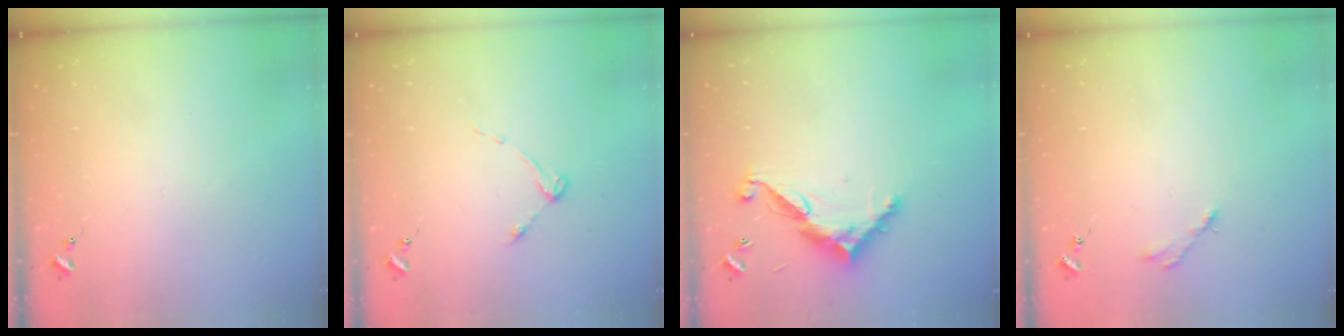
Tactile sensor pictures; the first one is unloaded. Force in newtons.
{"total": 3.7, "press": 3.7, "slide": 0.5}
{"total": 11.5, "press": 11.5, "slide": 0.4}
{"total": 2.8, "press": 2.8, "slide": 0.4}